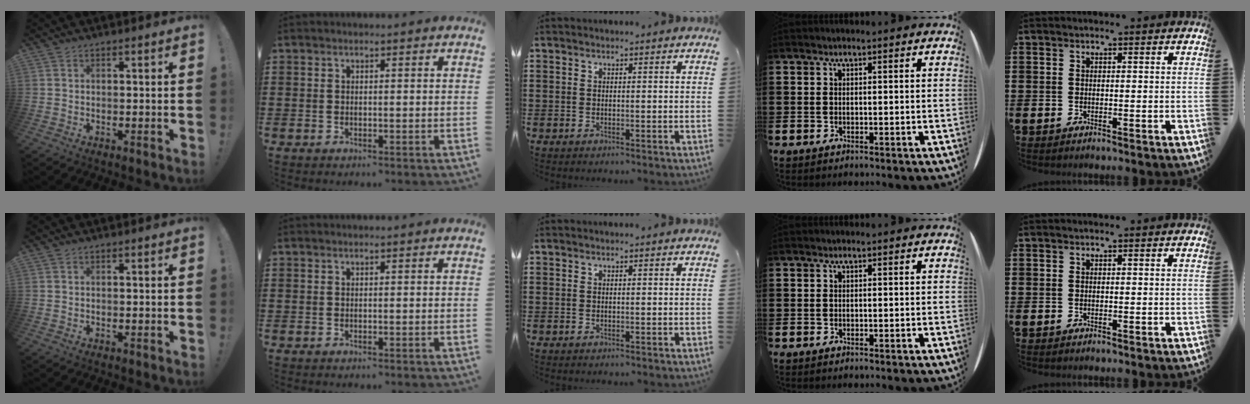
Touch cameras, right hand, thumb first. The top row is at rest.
{}